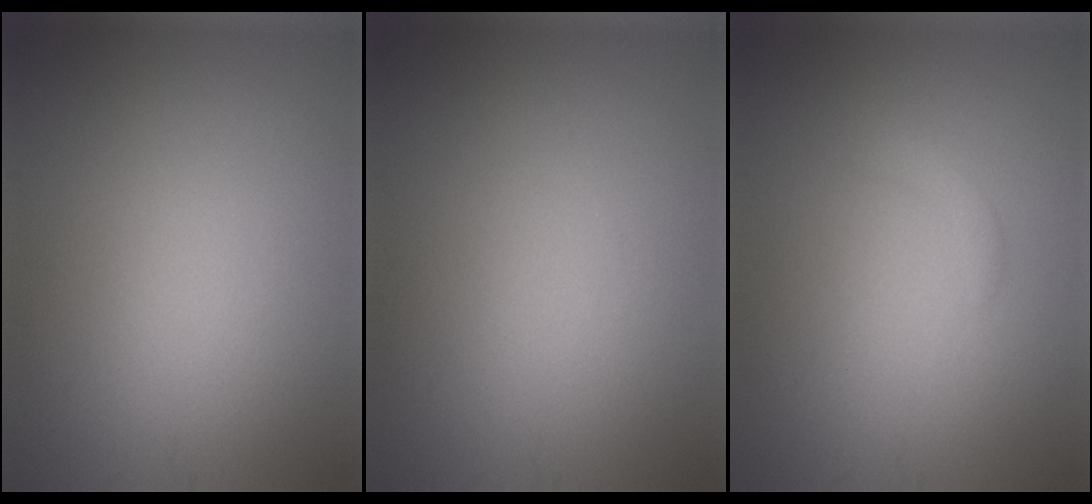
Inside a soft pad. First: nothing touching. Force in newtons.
{"total": 0.0}
{"total": 1.0, "press": 1.0, "slide": 0.0}